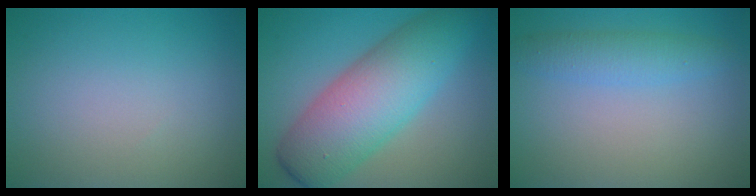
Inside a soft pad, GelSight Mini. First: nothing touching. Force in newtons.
{"total": 9.5, "press": 9.5, "slide": 0.3}
{"total": 2.8, "press": 2.8, "slide": 0.0}